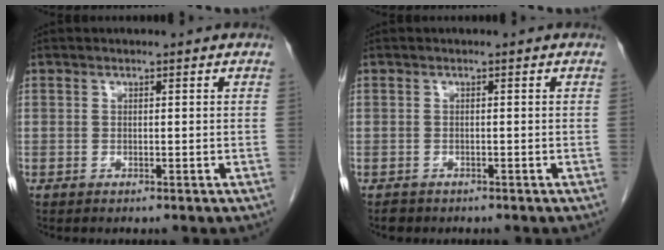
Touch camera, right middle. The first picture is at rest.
{"total": 1.2, "force": [-0.9, 0.7, 0.1], "torque": [-0.011, -0.001, -0.014]}